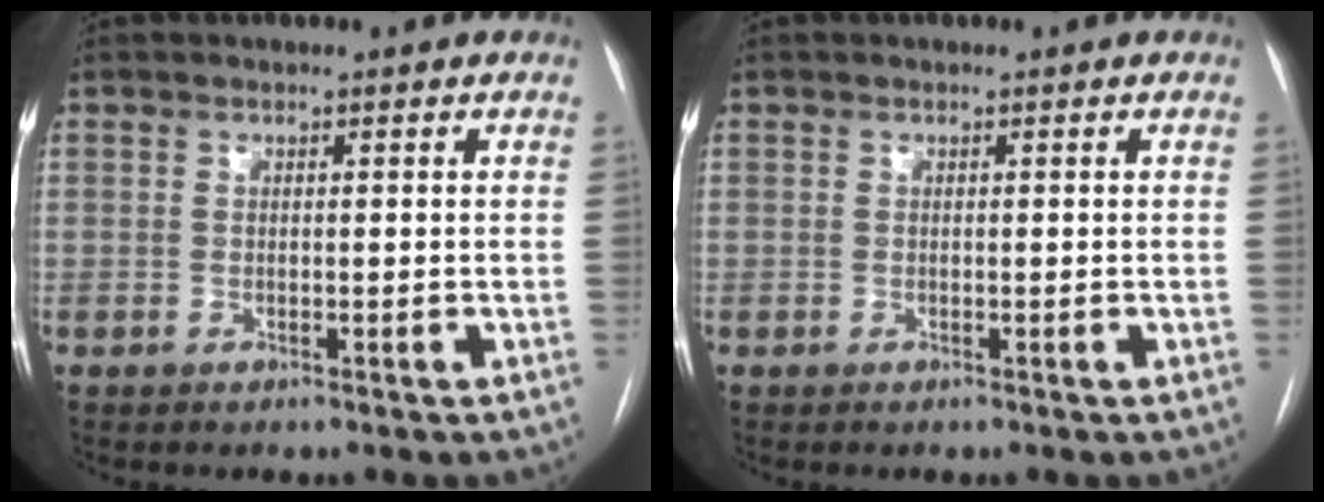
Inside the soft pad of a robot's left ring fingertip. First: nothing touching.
{"total": 0.0}